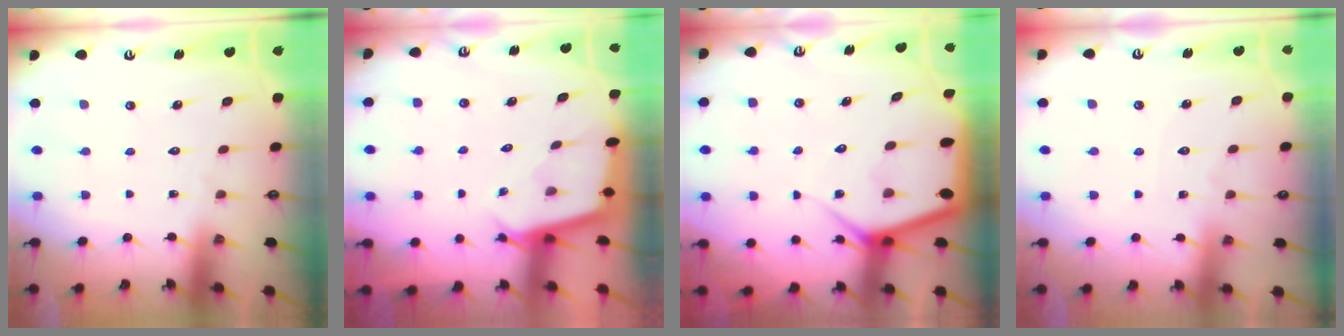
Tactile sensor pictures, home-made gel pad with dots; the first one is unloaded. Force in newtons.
{"total": 2.4, "press": 2.4, "slide": 0.1}
{"total": 8.1, "press": 8.1, "slide": 0.7}
{"total": 2.5, "press": 2.5, "slide": 0.4}